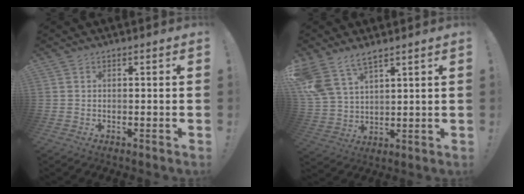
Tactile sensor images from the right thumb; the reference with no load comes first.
{"total": 9.6, "force": [7.2, 4.3, 4.6], "torque": [-0.107, -0.035, 0.146]}